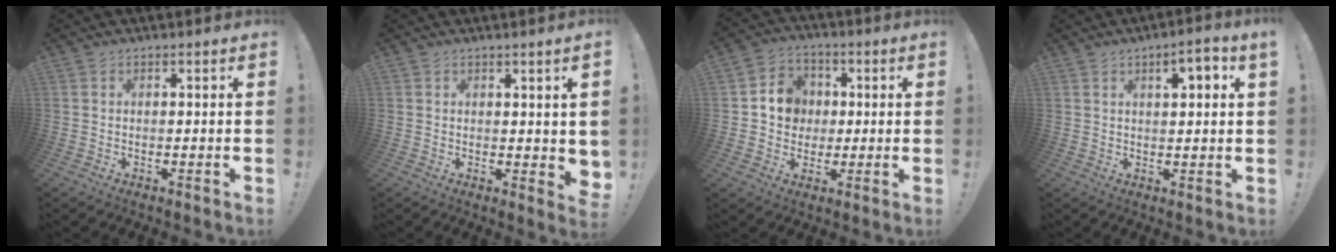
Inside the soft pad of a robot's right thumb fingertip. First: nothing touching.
{"total": 2.5, "force": [1.4, 1.3, 1.5], "torque": [-0.008, -0.009, 0.027]}
{"total": 9.7, "force": [0.9, 9.0, 3.5], "torque": [-0.040, 0.006, 0.024]}
{"total": 4.8, "force": [2.1, 0.9, 4.2], "torque": [-0.053, -0.010, 0.026]}